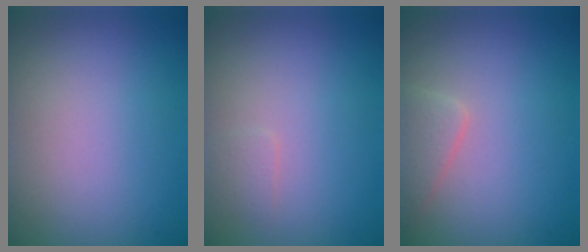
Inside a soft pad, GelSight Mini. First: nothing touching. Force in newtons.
{"total": 0.7, "press": 0.7, "slide": 0.1}
{"total": 1.9, "press": 1.9, "slide": 0.2}